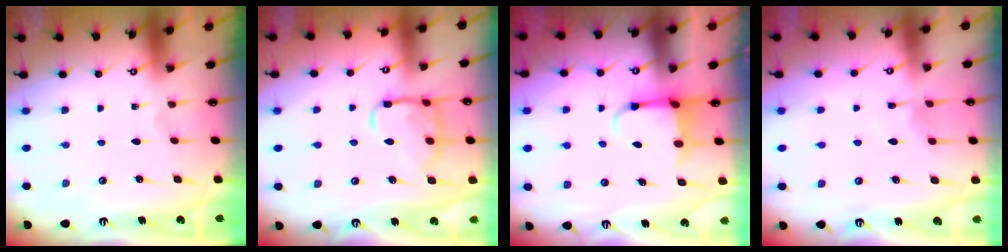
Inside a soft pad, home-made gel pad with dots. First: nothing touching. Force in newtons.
{"total": 13.8, "press": 13.8, "slide": 1.1}
{"total": 3.9, "press": 3.7, "slide": 1.2}
{"total": 5.1, "press": 5.1, "slide": 0.6}